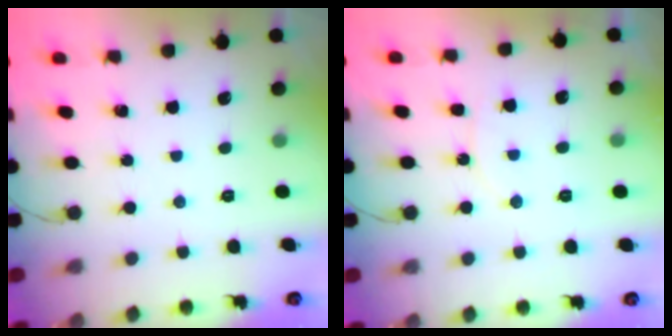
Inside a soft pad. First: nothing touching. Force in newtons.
{"total": 8.7, "press": 8.7, "slide": 0.4}